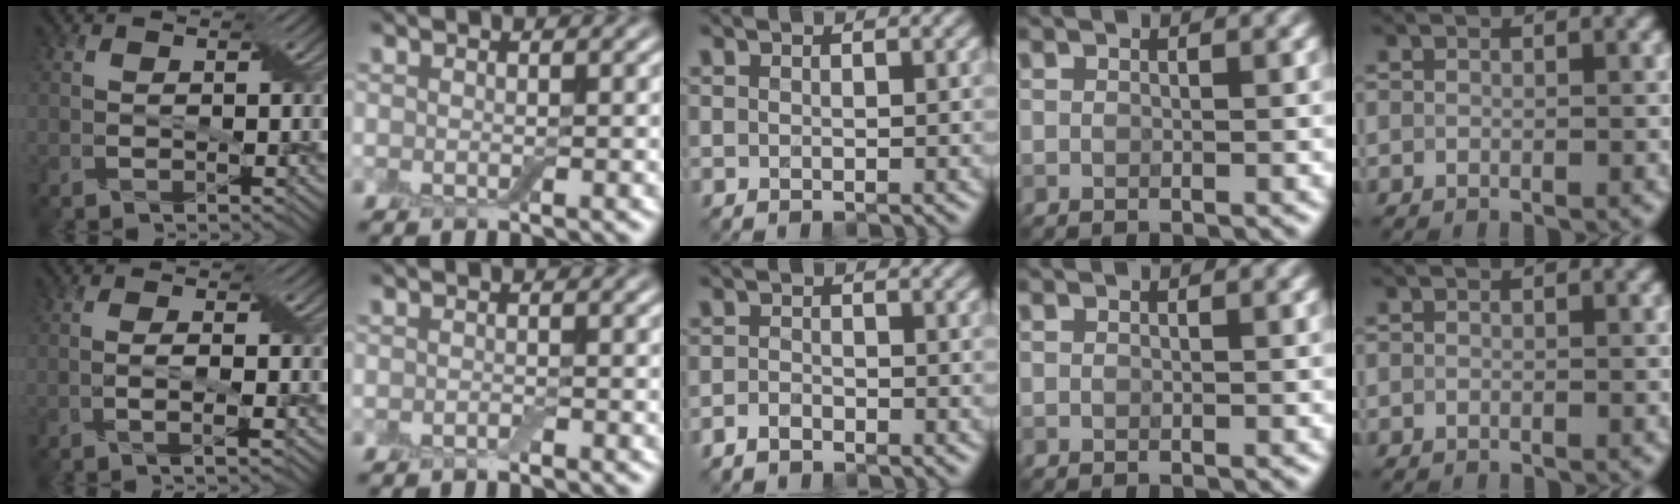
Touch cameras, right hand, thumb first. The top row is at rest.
{"thumb": {"total": 2.3, "force": [-0.6, 0.3, 2.2], "torque": [-0.041, 0.007, -0.017]}, "index": {"total": 0.5, "force": [-0.4, 0.1, 0.3], "torque": [-0.006, 0.000, -0.006]}, "middle": {"total": 1.3, "force": [-1.1, 0.5, 0.5], "torque": [-0.009, 0.001, -0.024]}}